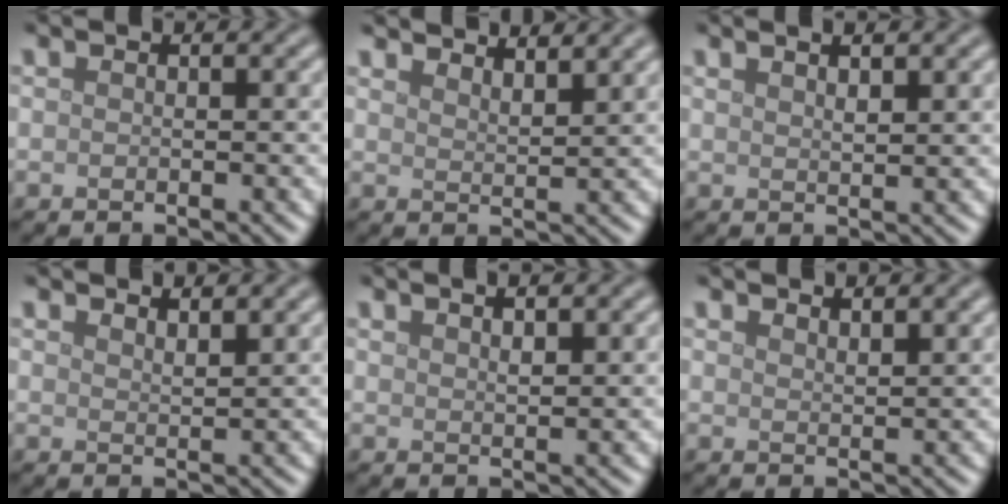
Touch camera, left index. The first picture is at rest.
{"total": 5.3, "force": [4.8, 1.1, 1.9], "torque": [-0.015, 0.014, 0.053]}
{"total": 2.7, "force": [1.7, 0.7, 1.9], "torque": [-0.012, 0.006, 0.014]}
{"total": 2.5, "force": [2.3, 0.5, 0.9], "torque": [-0.008, 0.007, 0.031]}
{"total": 2.2, "force": [1.6, 0.5, 1.5], "torque": [-0.011, 0.007, 0.017]}
{"total": 2.5, "force": [2.3, 0.5, 0.9], "torque": [-0.006, 0.006, 0.033]}